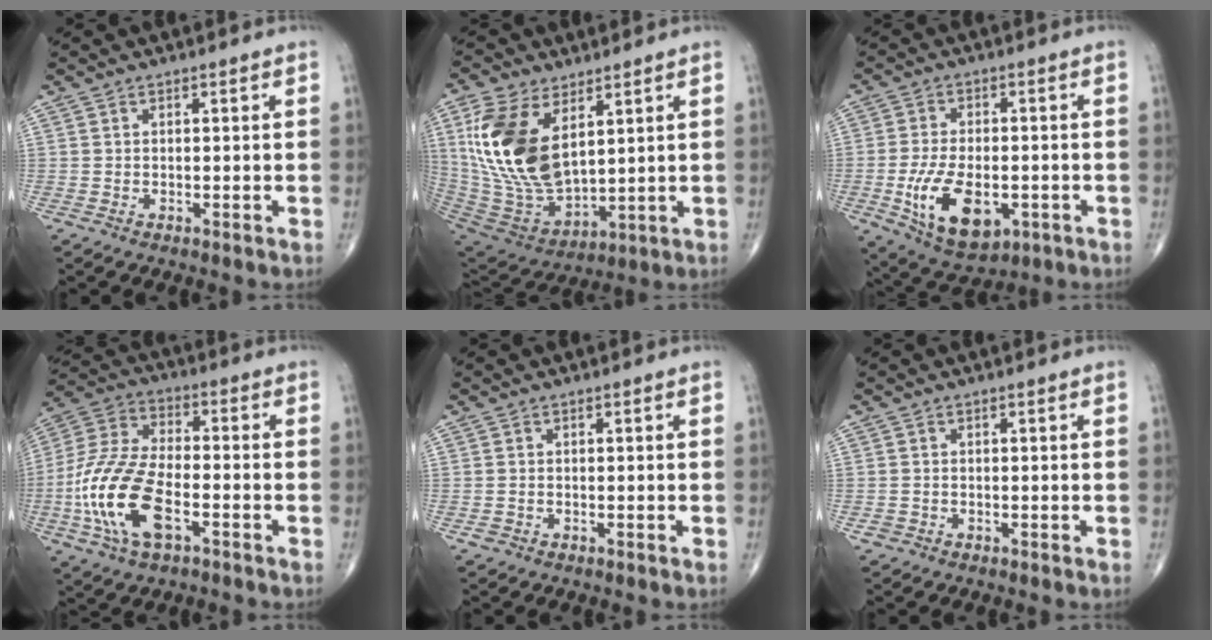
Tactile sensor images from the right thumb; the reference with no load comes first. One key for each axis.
{"total": 19.7, "fx": 6.2, "fy": 10.9, "fz": 15.2, "tx": -0.297, "ty": -0.029, "tz": 0.133}
{"total": 13.5, "fx": -3.8, "fy": 7.4, "fz": 10.6, "tx": -0.177, "ty": -0.001, "tz": -0.050}
{"total": 17.6, "fx": -5.5, "fy": 8.6, "fz": 14.3, "tx": -0.307, "ty": 0.023, "tz": -0.104}
{"total": 1.1, "fx": -0.6, "fy": 0.9, "fz": 0.3, "tx": -0.007, "ty": 0.005, "tz": -0.010}
{"total": 1.4, "fx": -0.7, "fy": 1.1, "fz": 0.2, "tx": -0.004, "ty": 0.006, "tz": -0.013}